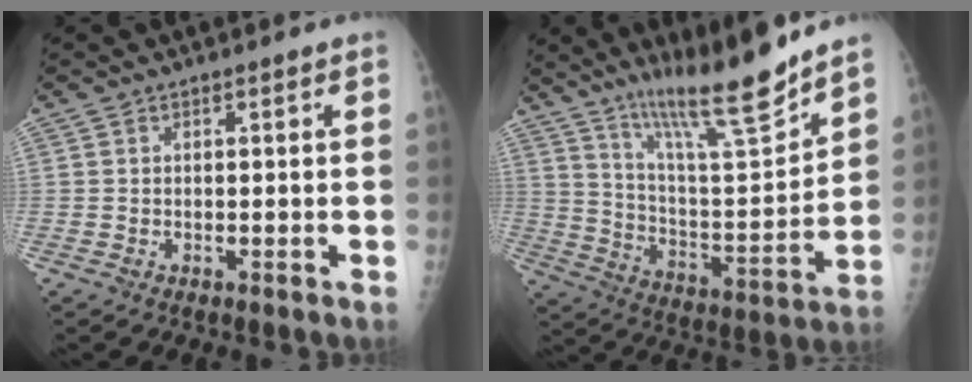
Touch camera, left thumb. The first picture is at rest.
{"total": 18.4, "force": [14.1, 2.1, 11.5], "torque": [-0.161, -0.093, 0.246]}